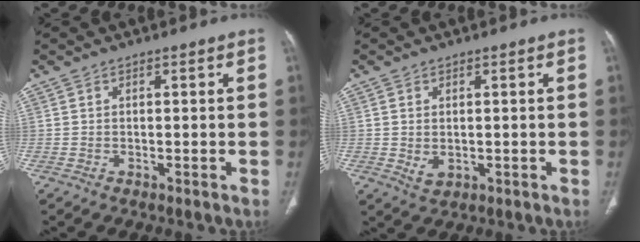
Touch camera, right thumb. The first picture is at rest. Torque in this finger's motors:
{"motor_torque": [-0.47, 0.30, -0.23, 0.02, 0.09]}